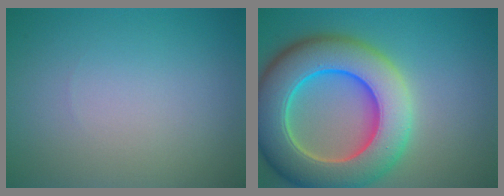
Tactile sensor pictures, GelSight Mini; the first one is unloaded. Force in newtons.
{"total": 12.1, "press": 12.1, "slide": 0.6}